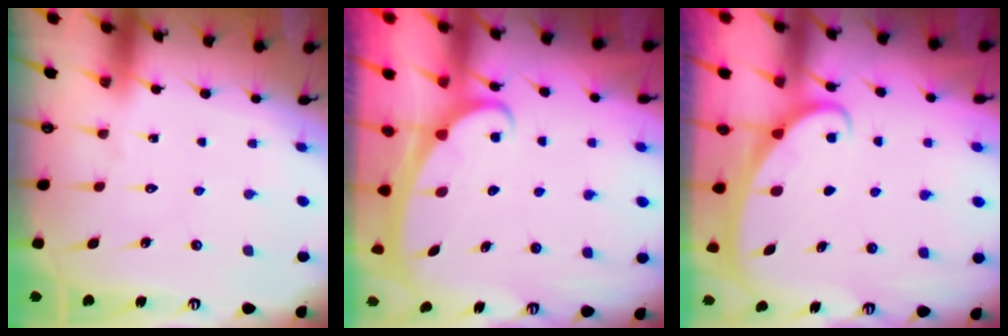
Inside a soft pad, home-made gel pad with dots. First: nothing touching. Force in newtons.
{"total": 2.3, "press": 2.3, "slide": 0.3}
{"total": 2.2, "press": 2.2, "slide": 0.4}